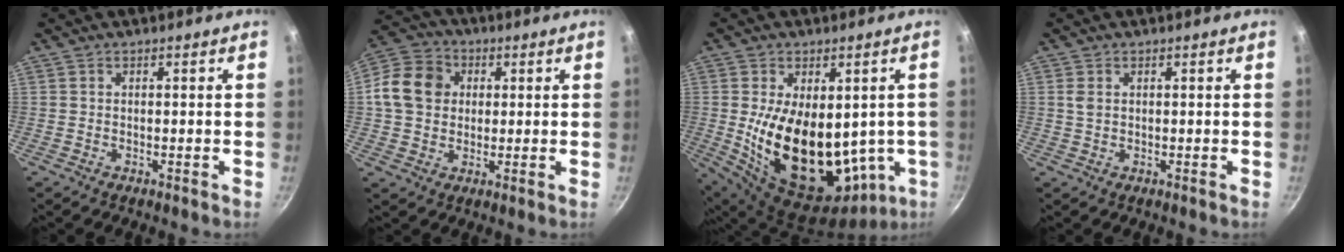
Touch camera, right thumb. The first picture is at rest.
{"total": 11.2, "force": [1.7, 9.4, 5.9], "torque": [-0.086, 0.015, 0.013]}
{"total": 23.5, "force": [-0.4, 13.4, 19.3], "torque": [-0.306, -0.029, 0.026]}
{"total": 1.8, "force": [0.5, 1.2, 1.2], "torque": [-0.024, 0.000, 0.012]}